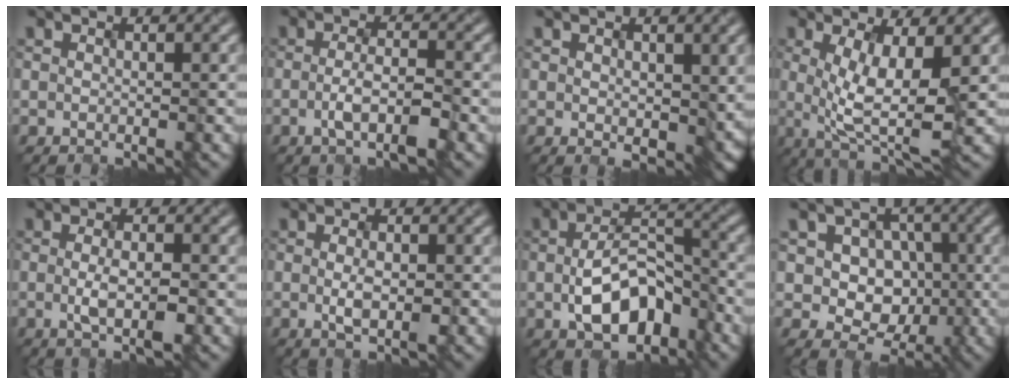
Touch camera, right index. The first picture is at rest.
{"total": 3.1, "force": [-1.5, 0.7, 2.7], "torque": [-0.056, -0.004, -0.023]}
{"total": 3.7, "force": [0.9, 2.1, 2.9], "torque": [-0.050, -0.005, 0.028]}
{"total": 6.1, "force": [-0.3, 1.9, 5.8], "torque": [-0.111, -0.016, 0.004]}
{"total": 2.8, "force": [-0.9, 0.6, 2.6], "torque": [-0.054, -0.005, -0.011]}
{"total": 2.3, "force": [-0.8, 0.7, 2.1], "torque": [-0.047, -0.003, -0.007]}
{"total": 7.2, "force": [-2.2, 4.2, 5.4], "torque": [-0.100, 0.001, -0.032]}
{"total": 6.7, "force": [-0.4, 6.0, 2.9], "torque": [-0.038, 0.018, -0.028]}